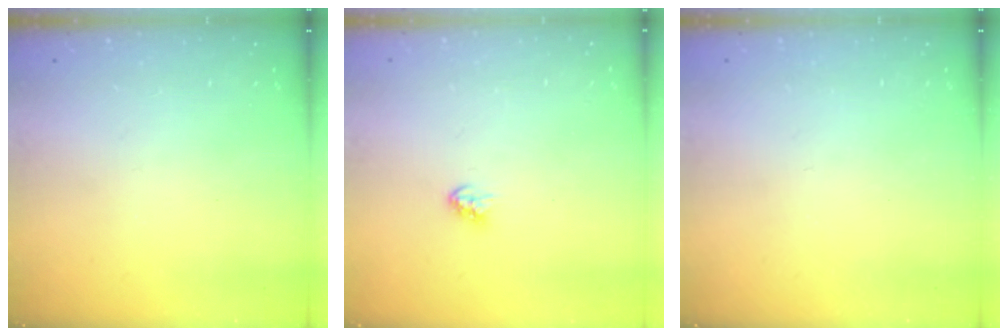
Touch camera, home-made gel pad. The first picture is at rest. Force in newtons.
{"total": 3.4, "press": 3.4, "slide": 0.1}
{"total": 0.0}